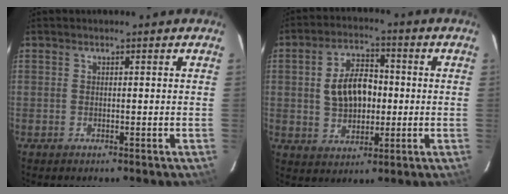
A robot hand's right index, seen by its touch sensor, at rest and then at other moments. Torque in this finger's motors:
{"motor_torque": [0.25, 0.05, 0.37, 0.06]}